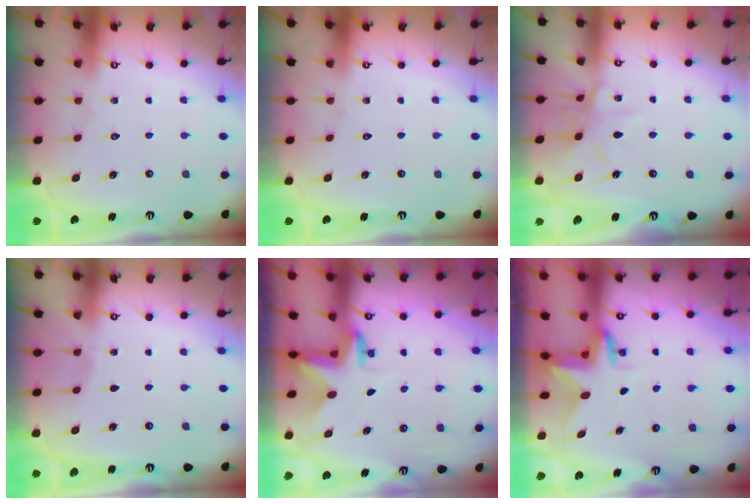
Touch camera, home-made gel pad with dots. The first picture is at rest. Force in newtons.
{"total": 0.0}
{"total": 8.0, "press": 8.0, "slide": 0.7}
{"total": 1.4, "press": 1.3, "slide": 0.4}
{"total": 2.4, "press": 2.4, "slide": 0.3}
{"total": 3.0, "press": 3.0, "slide": 0.2}